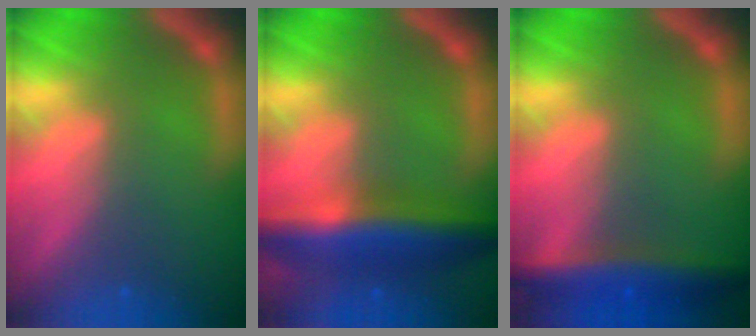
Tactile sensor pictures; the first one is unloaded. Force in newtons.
{"total": 8.0}
{"total": 5.9}